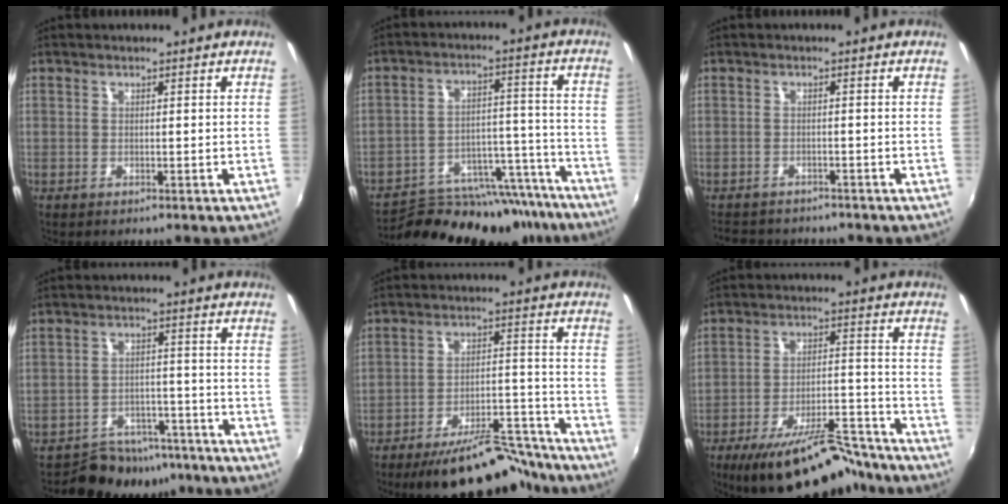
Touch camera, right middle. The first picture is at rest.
{"total": 22.7, "force": [-19.6, 8.5, 7.6], "torque": [-0.130, 0.030, -0.252]}
{"total": 5.5, "force": [-4.9, 2.3, 1.2], "torque": [-0.034, -0.010, -0.071]}
{"total": 4.6, "force": [-2.9, 3.5, 0.7], "torque": [-0.027, 0.007, -0.032]}
{"total": 16.4, "force": [-14.3, 4.3, 6.8], "torque": [-0.112, 0.022, -0.197]}
{"total": 17.8, "force": [-14.2, 5.3, 9.2], "torque": [-0.160, 0.002, -0.203]}